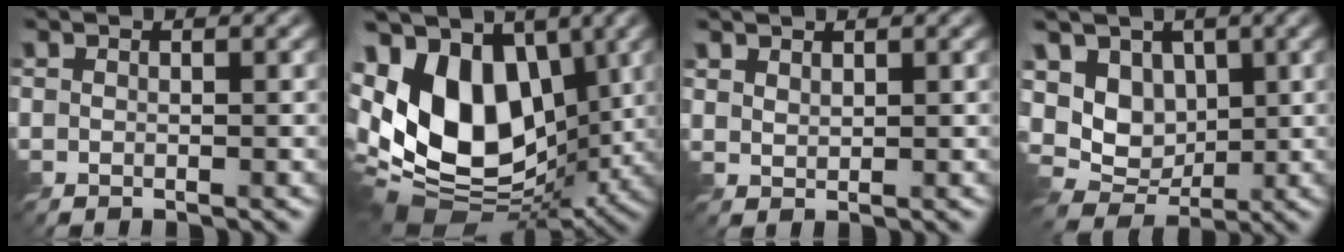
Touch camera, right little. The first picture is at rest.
{"total": 15.6, "force": [0.6, 10.1, 11.8], "torque": [-0.262, 0.002, -0.002]}
{"total": 1.2, "force": [1.0, 0.5, 0.4], "torque": [-0.008, 0.003, 0.022]}
{"total": 6.3, "force": [1.0, 5.0, 3.6], "torque": [-0.072, -0.008, 0.007]}